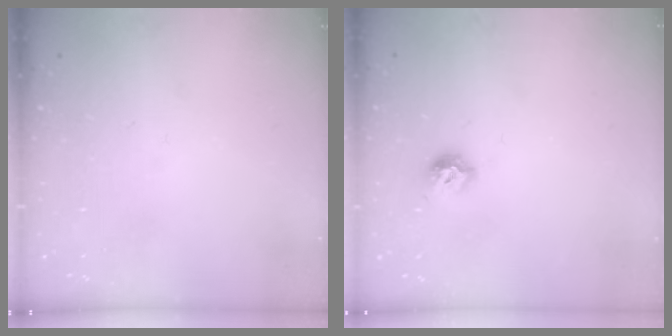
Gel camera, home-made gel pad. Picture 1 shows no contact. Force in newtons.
{"total": 8.2, "press": 8.2, "slide": 0.7}